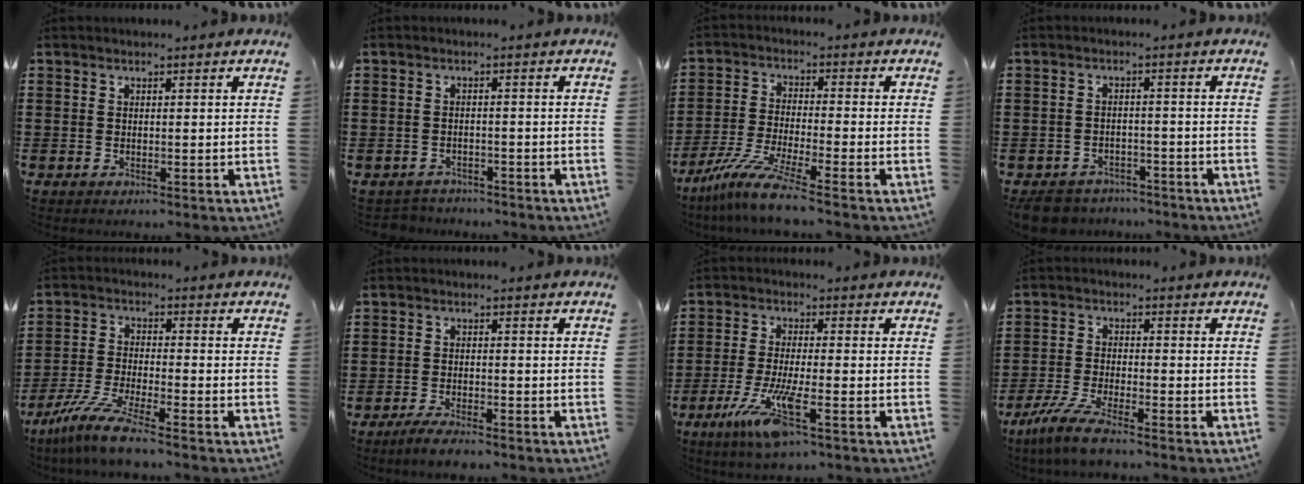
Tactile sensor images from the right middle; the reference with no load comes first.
{"total": 1.8, "force": [-1.8, 0.4, -0.3], "torque": [-0.003, -0.001, -0.041]}
{"total": 7.7, "force": [-6.2, -0.1, 4.4], "torque": [-0.103, -0.018, -0.123]}
{"total": 4.3, "force": [-4.1, 1.0, 0.1], "torque": [-0.011, 0.007, -0.087]}
{"total": 7.4, "force": [-6.2, 0.1, 4.0], "torque": [-0.094, -0.015, -0.122]}
{"total": 2.9, "force": [-2.7, 0.1, 1.1], "torque": [-0.020, 0.002, -0.052]}
{"total": 8.5, "force": [-4.2, 1.3, 7.3], "torque": [-0.156, -0.014, -0.077]}
{"total": 5.8, "force": [-4.9, 0.3, 3.2], "torque": [-0.088, -0.020, -0.099]}